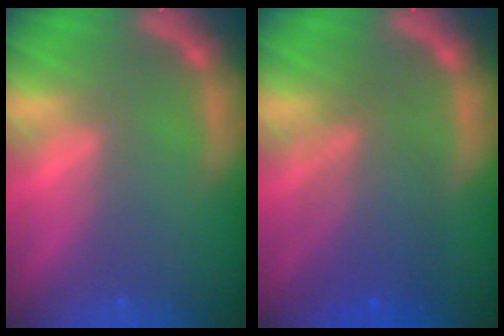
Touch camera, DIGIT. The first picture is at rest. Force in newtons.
{"total": 6.0}